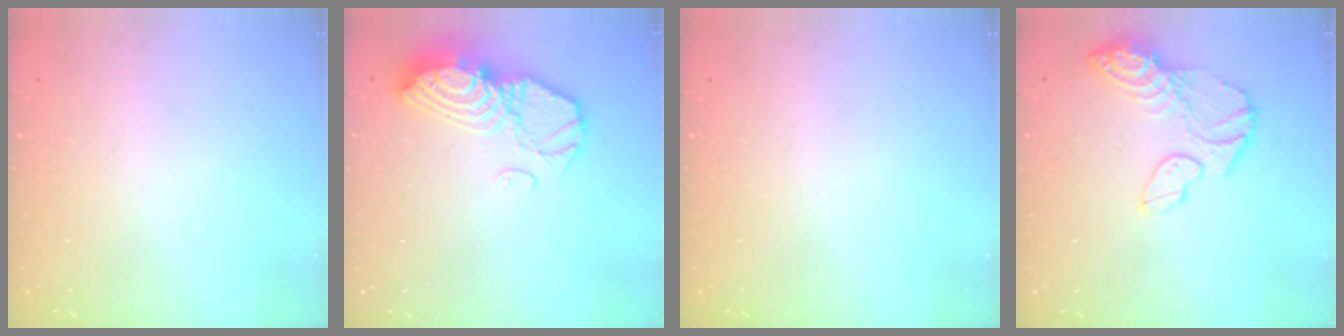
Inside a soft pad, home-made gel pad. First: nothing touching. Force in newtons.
{"total": 15.0, "press": 14.9, "slide": 1.3}
{"total": 0.0}
{"total": 13.0, "press": 12.6, "slide": 3.3}